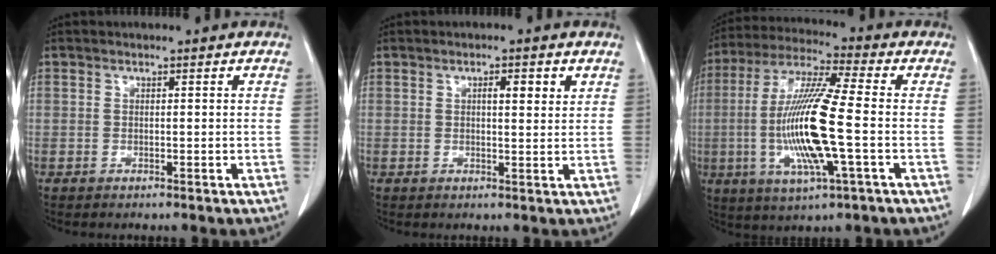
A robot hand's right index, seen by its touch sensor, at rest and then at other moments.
{"total": 2.9, "force": [1.3, 0.7, 2.6], "torque": [-0.040, -0.002, 0.016]}
{"total": 16.0, "force": [-2.5, 1.1, 15.7], "torque": [-0.325, -0.008, -0.049]}